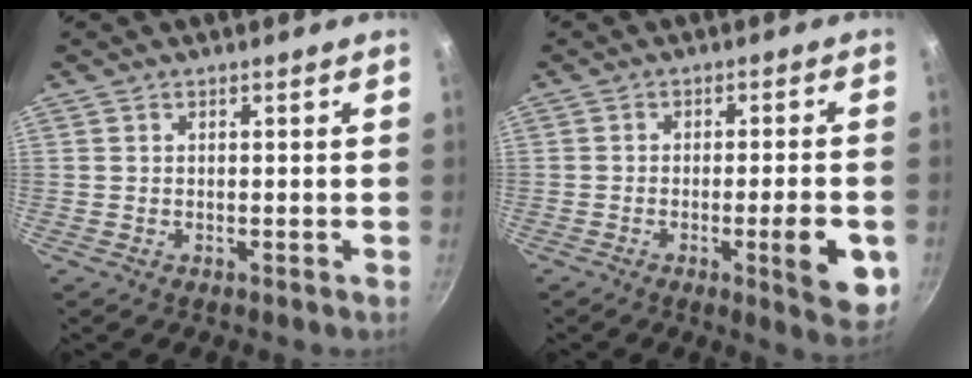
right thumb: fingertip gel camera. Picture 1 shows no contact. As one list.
[{"total": 9.6, "force": [-2.8, 2.0, 9.0], "torque": [-0.107, 0.007, -0.036]}]